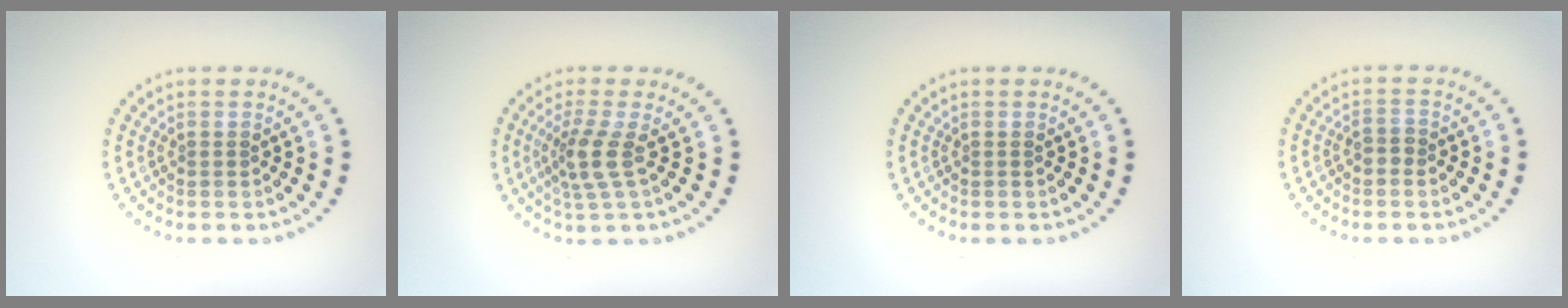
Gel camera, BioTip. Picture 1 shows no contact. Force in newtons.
{"total": 2.9, "press": 2.2, "slide": 1.9}
{"total": 0.0}
{"total": 1.2, "press": 1.1, "slide": 0.5}